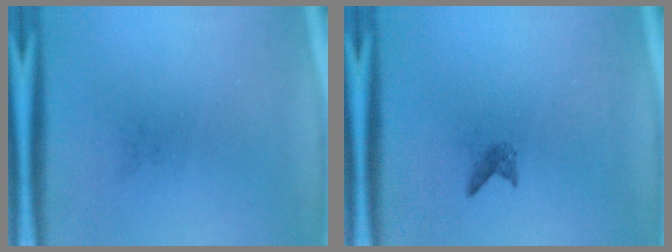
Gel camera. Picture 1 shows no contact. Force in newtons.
{"total": 0.9}